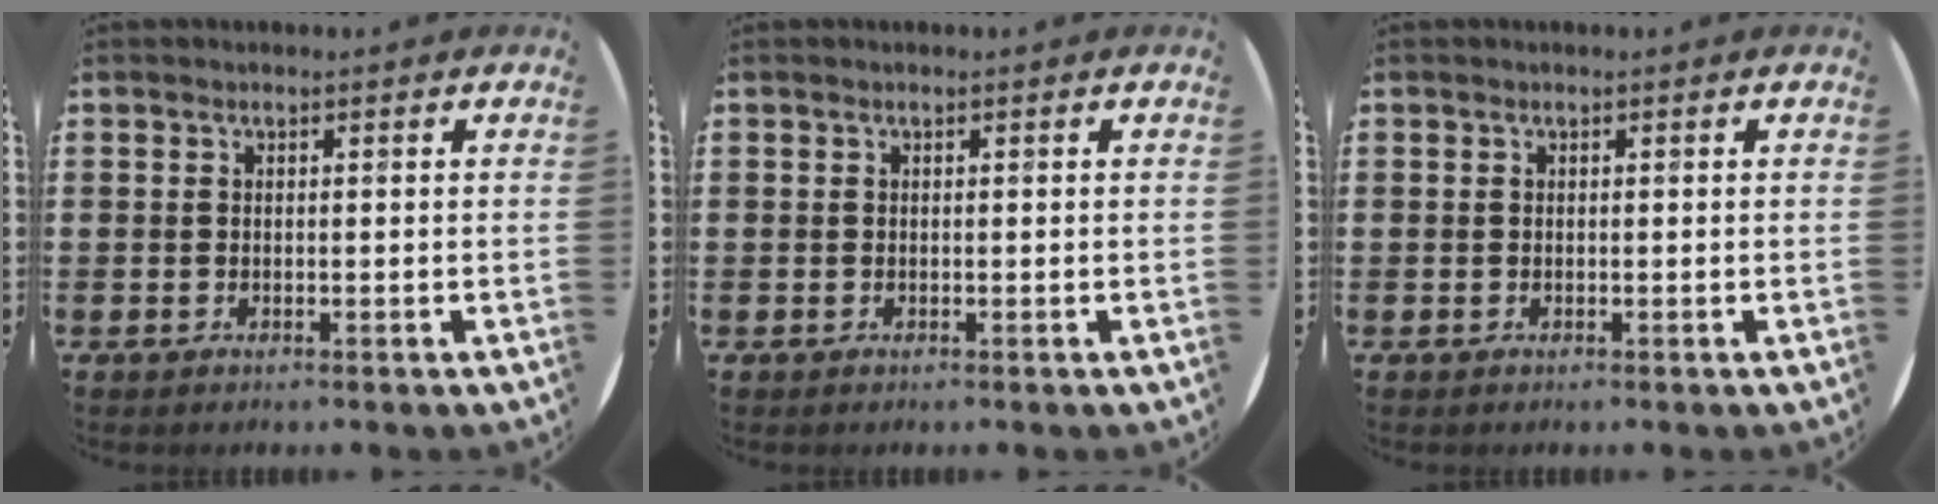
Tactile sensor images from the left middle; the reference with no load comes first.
{"total": 0.0}
{"total": 0.0}